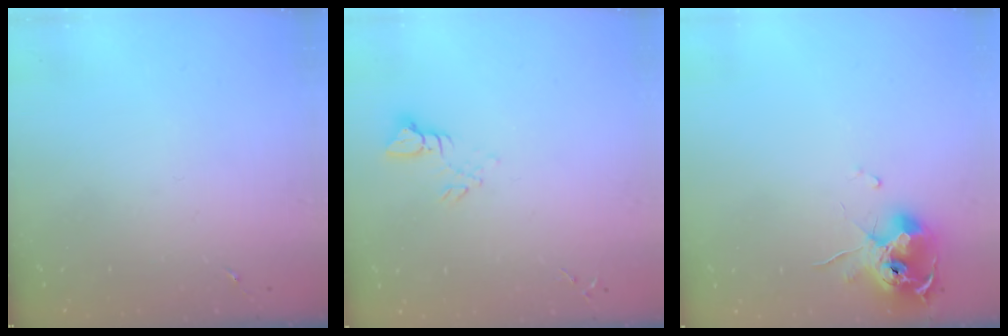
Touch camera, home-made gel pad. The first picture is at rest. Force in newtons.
{"total": 3.9, "press": 3.9, "slide": 0.3}
{"total": 12.9, "press": 12.9, "slide": 1.4}